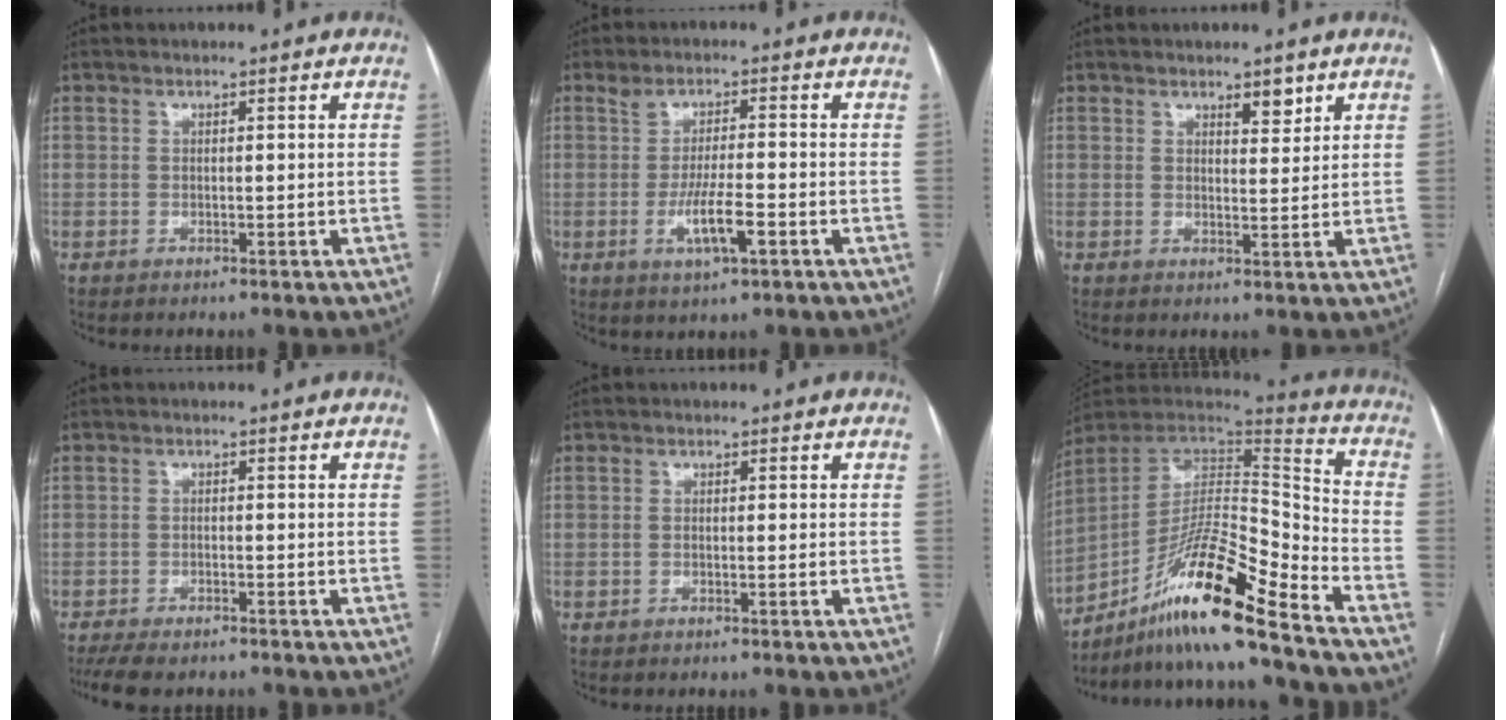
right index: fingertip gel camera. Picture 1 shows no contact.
{"total": 5.9, "force": [-1.9, 0.7, 5.6], "torque": [-0.104, -0.007, -0.029]}
{"total": 2.8, "force": [1.9, 1.0, 1.8], "torque": [-0.025, -0.004, 0.032]}
{"total": 7.3, "force": [-6.1, 2.1, 3.4], "torque": [-0.050, -0.005, -0.092]}
{"total": 0.6, "force": [-0.2, 0.0, 0.6], "torque": [-0.008, 0.002, 0.000]}
{"total": 18.7, "force": [-13.1, 0.5, 13.4], "torque": [-0.264, 0.002, -0.235]}